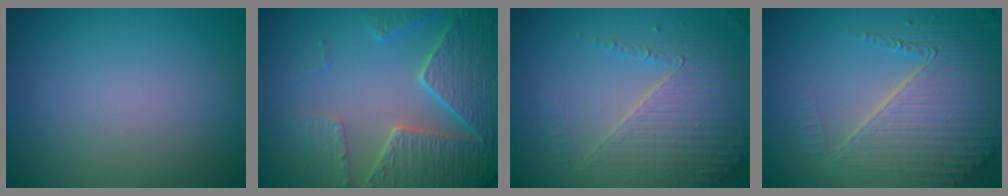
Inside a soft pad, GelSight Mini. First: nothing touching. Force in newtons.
{"total": 6.4, "press": 5.2, "slide": 3.8}
{"total": 4.0, "press": 3.8, "slide": 1.2}
{"total": 6.5, "press": 5.2, "slide": 3.9}